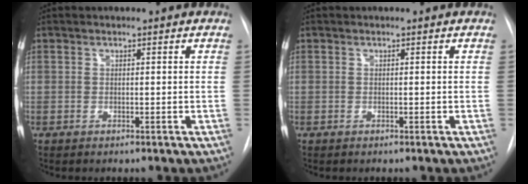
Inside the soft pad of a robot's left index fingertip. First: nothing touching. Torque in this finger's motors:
{"motor_torque": [0.02, 0.00, 0.00, 0.00]}